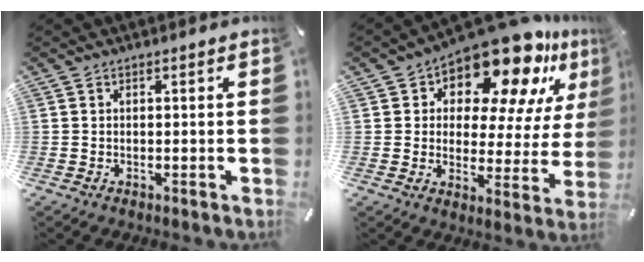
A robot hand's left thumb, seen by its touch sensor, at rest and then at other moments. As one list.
[{"total": 17.5, "force": [12.9, 7.3, 9.2], "torque": [-0.142, -0.103, 0.215]}]